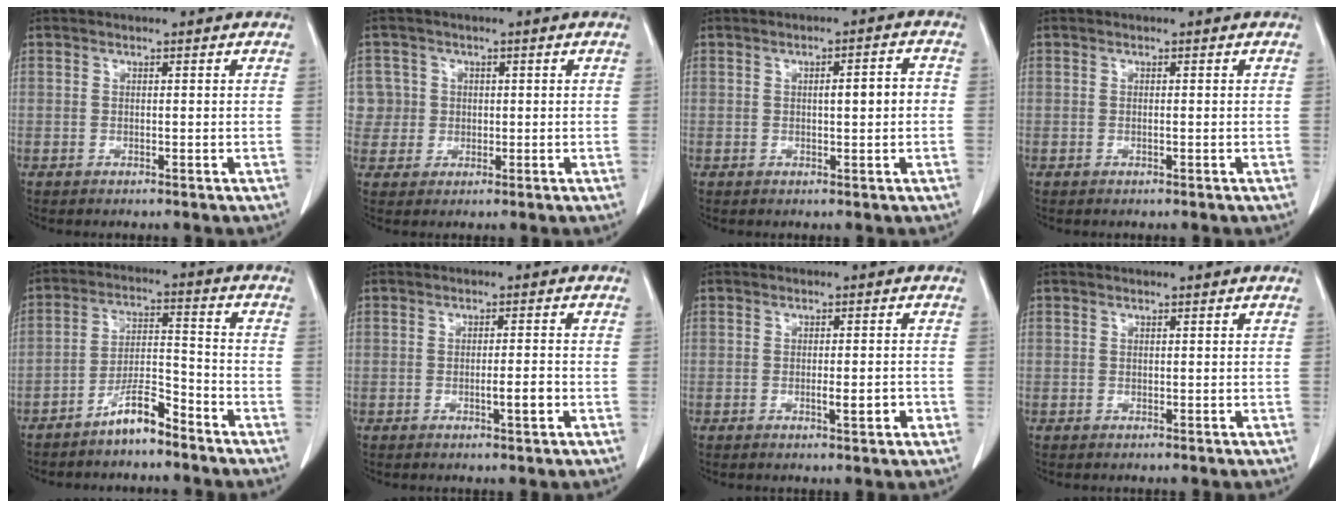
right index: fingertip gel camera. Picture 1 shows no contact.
{"total": 4.2, "force": [0.6, 4.1, -0.4], "torque": [0.023, 0.011, 0.012]}
{"total": 3.7, "force": [0.0, 0.6, 3.6], "torque": [-0.058, 0.007, 0.002]}
{"total": 0.0}
{"total": 6.7, "force": [-5.4, 1.2, 3.9], "torque": [-0.074, 0.005, -0.101]}
{"total": 2.7, "force": [-1.0, 0.2, 2.6], "torque": [-0.043, -0.002, -0.015]}
{"total": 3.0, "force": [-1.0, 0.5, 2.8], "torque": [-0.045, -0.002, -0.012]}
{"total": 0.0}